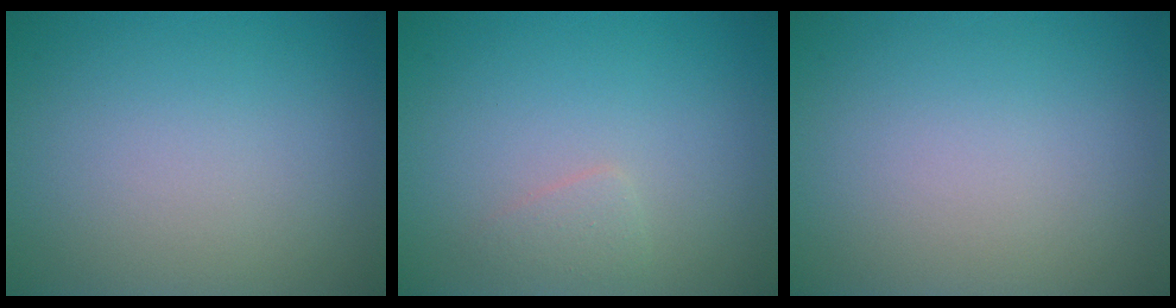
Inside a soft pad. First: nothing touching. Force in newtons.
{"total": 1.0, "press": 1.0, "slide": 0.0}
{"total": 0.0}